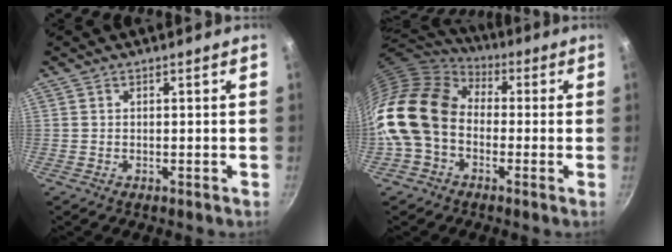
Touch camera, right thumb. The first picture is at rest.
{"total": 17.5, "force": [-0.9, 12.8, 11.9], "torque": [-0.210, 0.037, -0.034]}